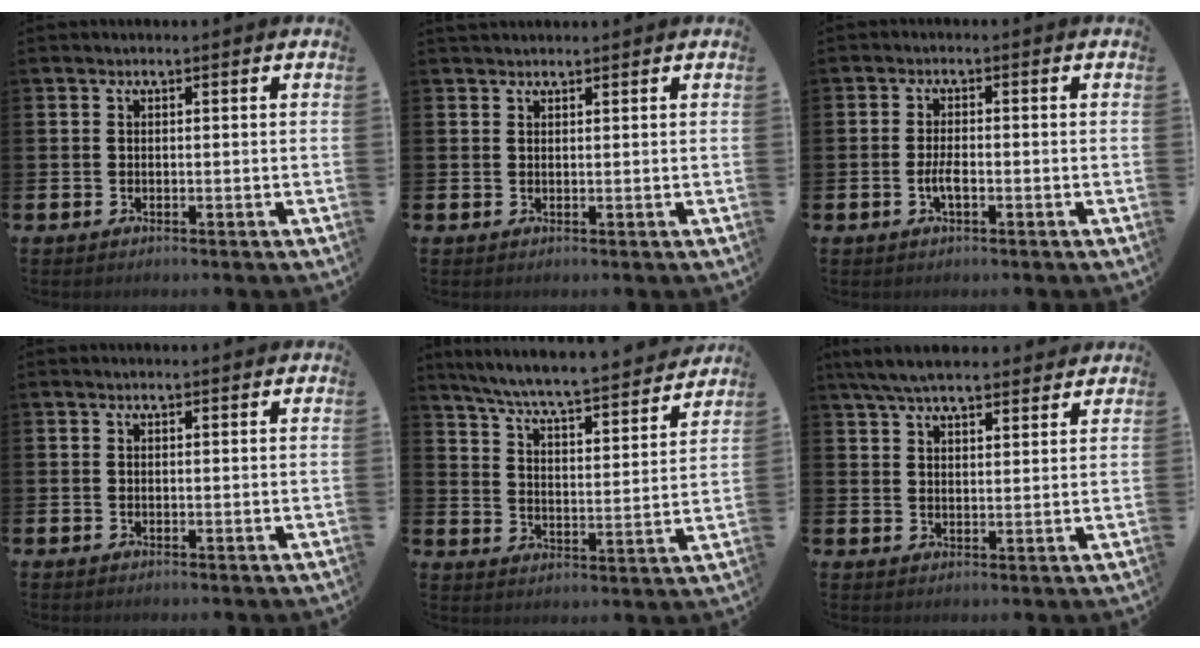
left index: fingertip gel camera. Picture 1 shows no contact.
{"total": 1.2, "force": [1.1, 0.3, 0.1], "torque": [0.006, 0.001, 0.020]}
{"total": 2.4, "force": [-0.8, 0.8, 2.1], "torque": [-0.033, 0.001, -0.016]}
{"total": 0.6, "force": [0.5, 0.0, 0.2], "torque": [0.008, -0.003, 0.007]}
{"total": 6.9, "force": [6.5, 0.1, 2.4], "torque": [-0.080, -0.056, 0.108]}
{"total": 6.3, "force": [5.9, 1.2, 2.0], "torque": [-0.052, -0.019, 0.107]}